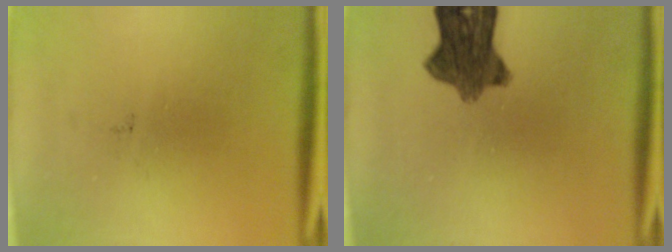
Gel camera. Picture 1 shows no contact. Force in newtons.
{"total": 8.6}